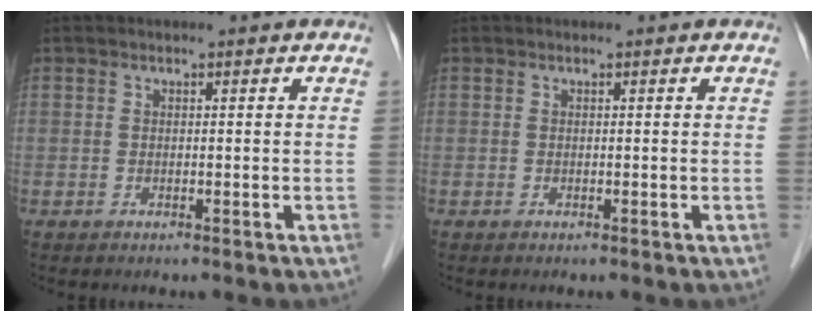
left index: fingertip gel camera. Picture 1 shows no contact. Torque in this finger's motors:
{"motor_torque": [-0.01, 0.00, 0.00, 0.00]}